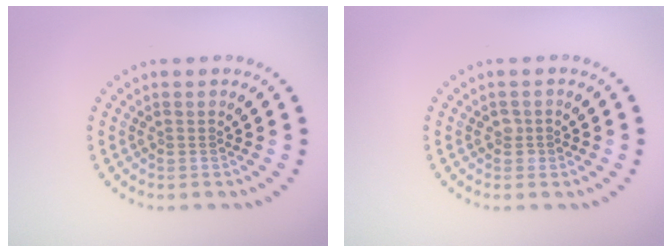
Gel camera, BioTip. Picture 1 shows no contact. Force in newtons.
{"total": 0.9, "press": 0.9, "slide": 0.1}